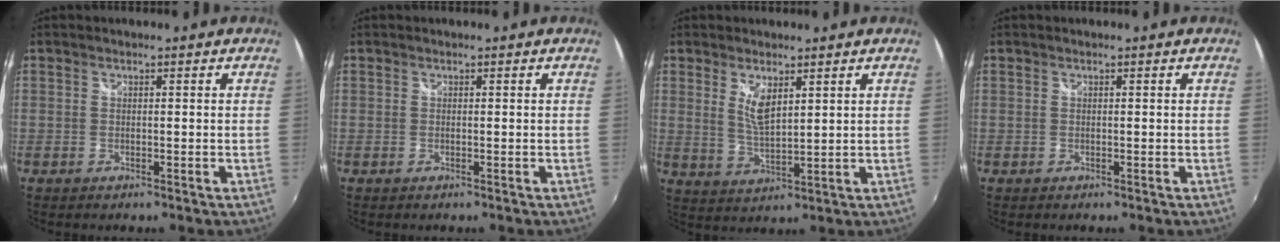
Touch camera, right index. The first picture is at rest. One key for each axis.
{"total": 0.0}
{"total": 5.2, "fx": 2.4, "fy": 1.8, "fz": 4.2, "tx": -0.075, "ty": -0.009, "tz": 0.046}
{"total": 0.0}